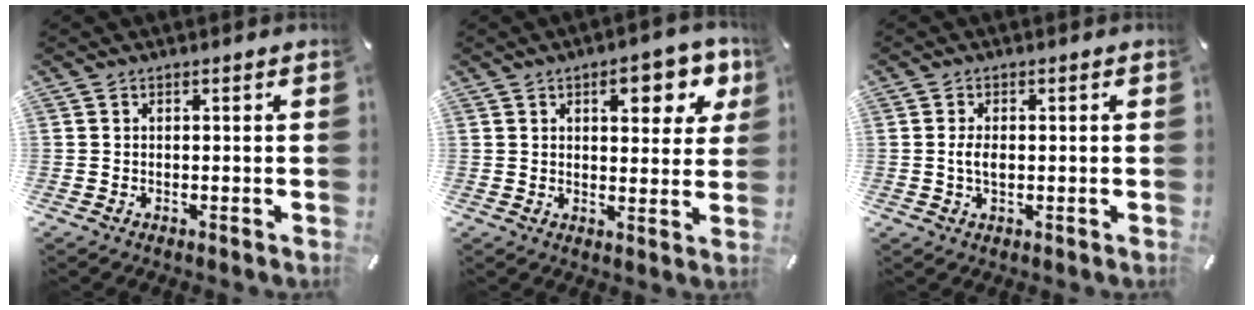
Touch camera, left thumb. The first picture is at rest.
{"total": 10.7, "force": [5.0, 5.0, 8.0], "torque": [-0.099, -0.013, 0.080]}
{"total": 2.8, "force": [0.1, 1.6, 2.3], "torque": [-0.062, 0.000, -0.005]}